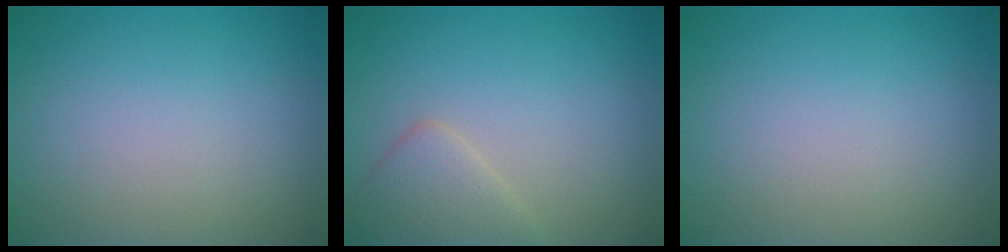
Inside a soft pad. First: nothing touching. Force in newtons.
{"total": 2.7, "press": 2.7, "slide": 0.1}
{"total": 0.0}